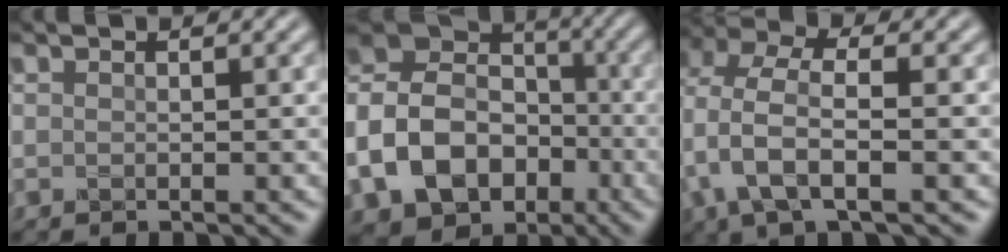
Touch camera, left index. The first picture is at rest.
{"total": 11.5, "force": [-4.1, 8.9, 6.1], "torque": [-0.149, -0.002, -0.078]}
{"total": 5.2, "force": [-0.3, 2.5, 4.5], "torque": [-0.103, 0.009, -0.013]}